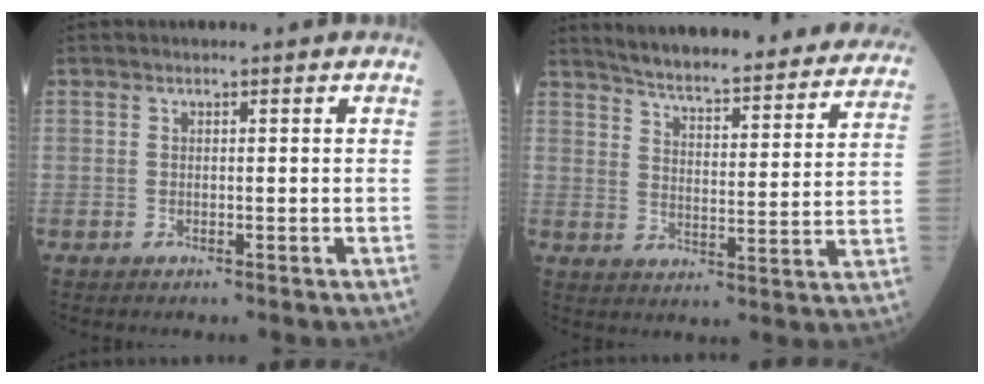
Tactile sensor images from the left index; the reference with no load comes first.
{"total": 28.4, "force": [26.0, 4.1, 10.6], "torque": [-0.156, -0.058, 0.319]}